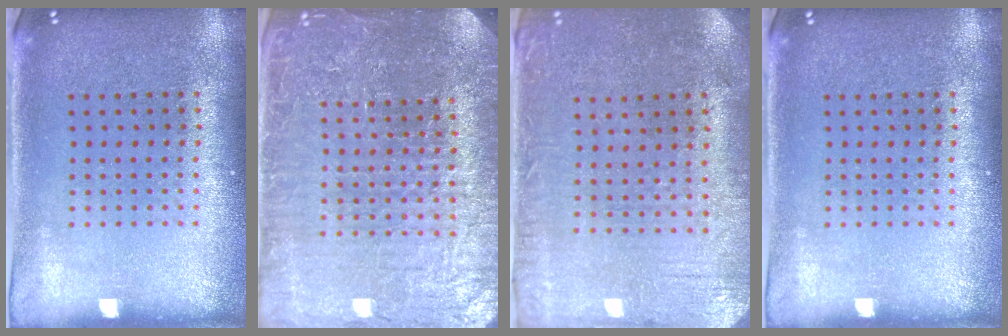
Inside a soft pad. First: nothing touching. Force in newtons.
{"total": 5.1, "press": 4.6, "slide": 2.0}
{"total": 0.6, "press": 0.3, "slide": 0.5}
{"total": 0.0}